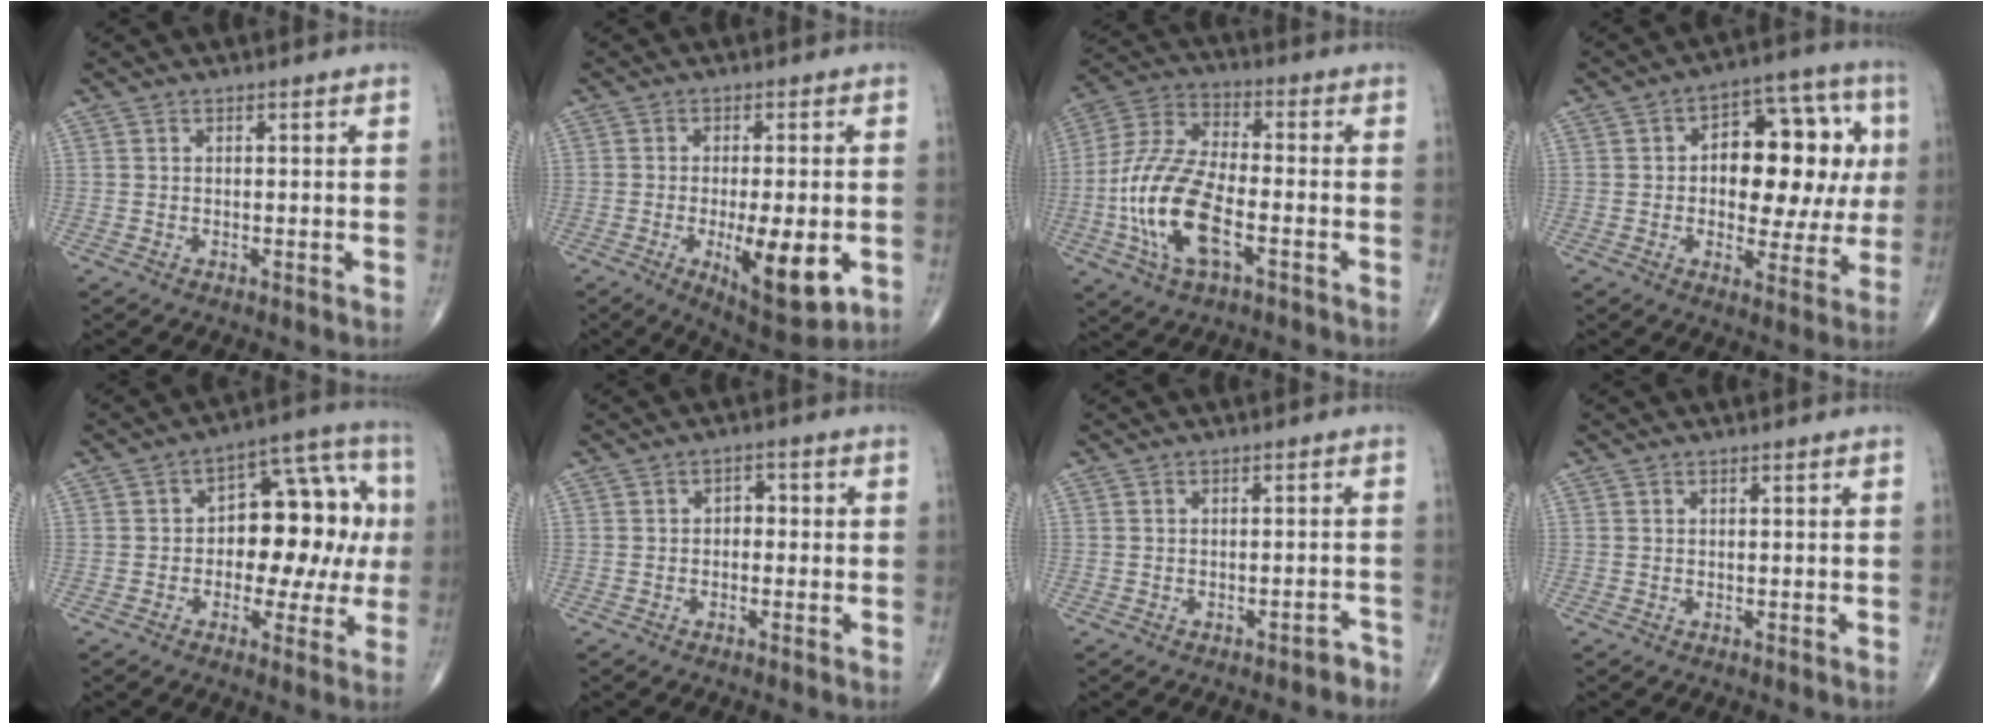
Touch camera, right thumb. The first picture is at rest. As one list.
[{"total": 12.3, "force": [-3.1, 3.9, 11.2], "torque": [-0.164, -0.016, -0.038]}, {"total": 16.4, "force": [-4.8, 7.2, 13.9], "torque": [-0.296, 0.024, -0.091]}, {"total": 18.3, "force": [1.8, 10.2, 15.1], "torque": [-0.154, 0.031, 0.026]}, {"total": 16.4, "force": [0.0, 9.4, 13.4], "torque": [-0.124, 0.046, -0.003]}, {"total": 2.5, "force": [-0.1, 1.8, 1.7], "torque": [-0.003, 0.011, -0.011]}, {"total": 2.1, "force": [-1.8, 0.7, 0.8], "torque": [-0.004, 0.020, -0.021]}, {"total": 0.0}]